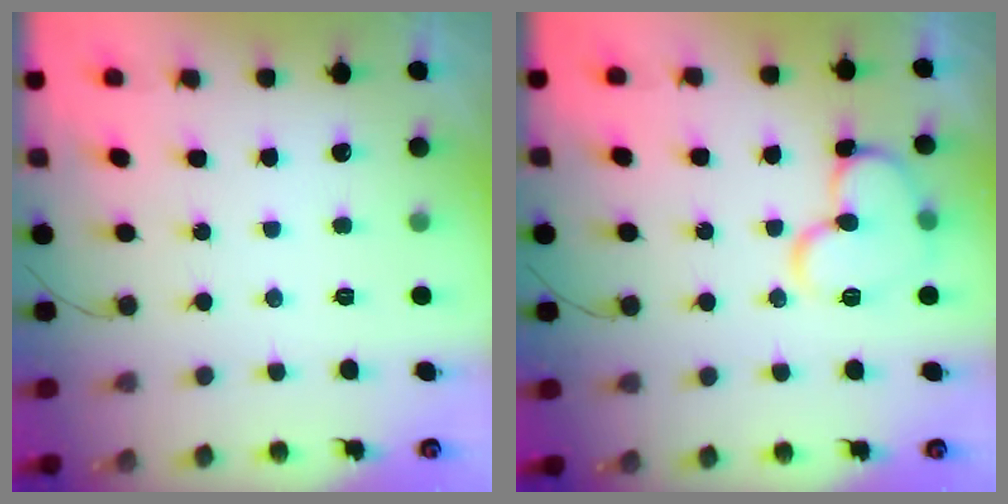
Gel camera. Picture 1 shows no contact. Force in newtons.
{"total": 11.9, "press": 11.8, "slide": 1.4}